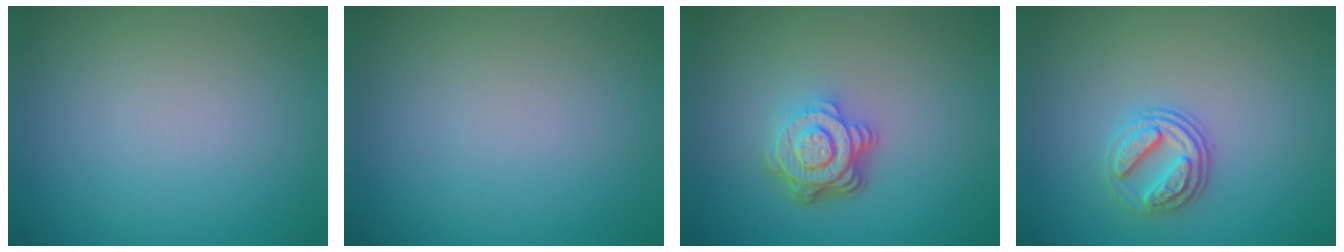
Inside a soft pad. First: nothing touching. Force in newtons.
{"total": 0.0}
{"total": 4.7, "press": 3.4, "slide": 3.3}
{"total": 2.7, "press": 2.6, "slide": 0.9}